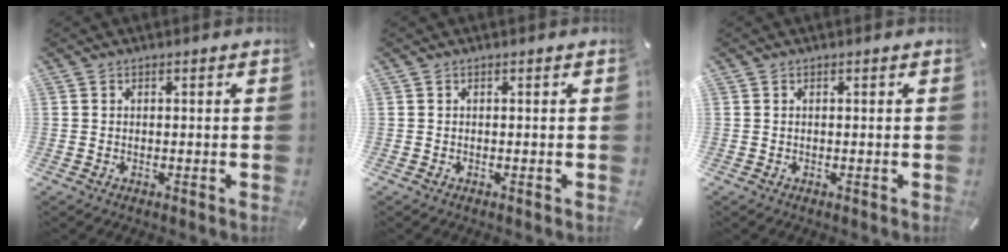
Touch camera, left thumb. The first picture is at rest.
{"total": 0.0}
{"total": 0.0}